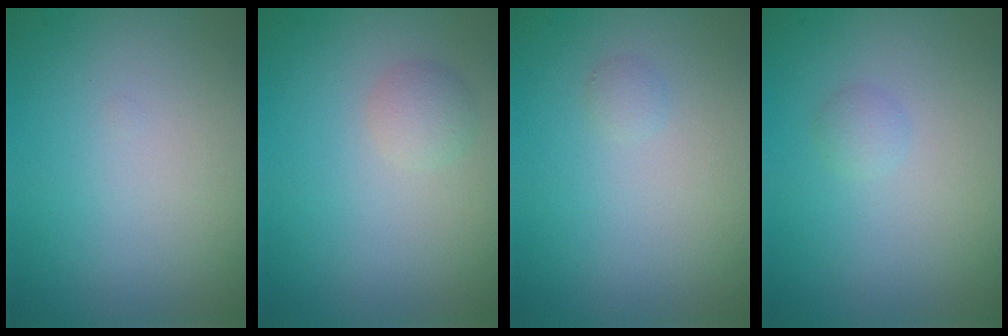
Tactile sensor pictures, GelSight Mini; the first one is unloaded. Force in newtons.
{"total": 1.4, "press": 1.4, "slide": 0.1}
{"total": 0.6, "press": 0.6, "slide": 0.1}
{"total": 0.8, "press": 0.8, "slide": 0.0}